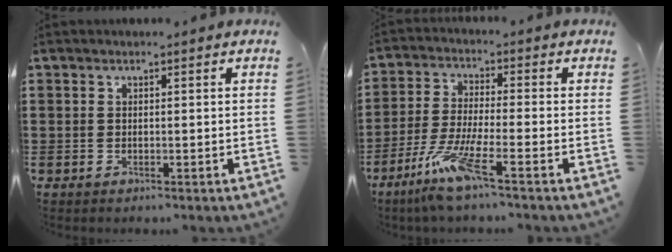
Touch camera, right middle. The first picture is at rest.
{"total": 8.1, "force": [-5.2, 0.5, 6.2], "torque": [-0.132, -0.014, -0.100]}